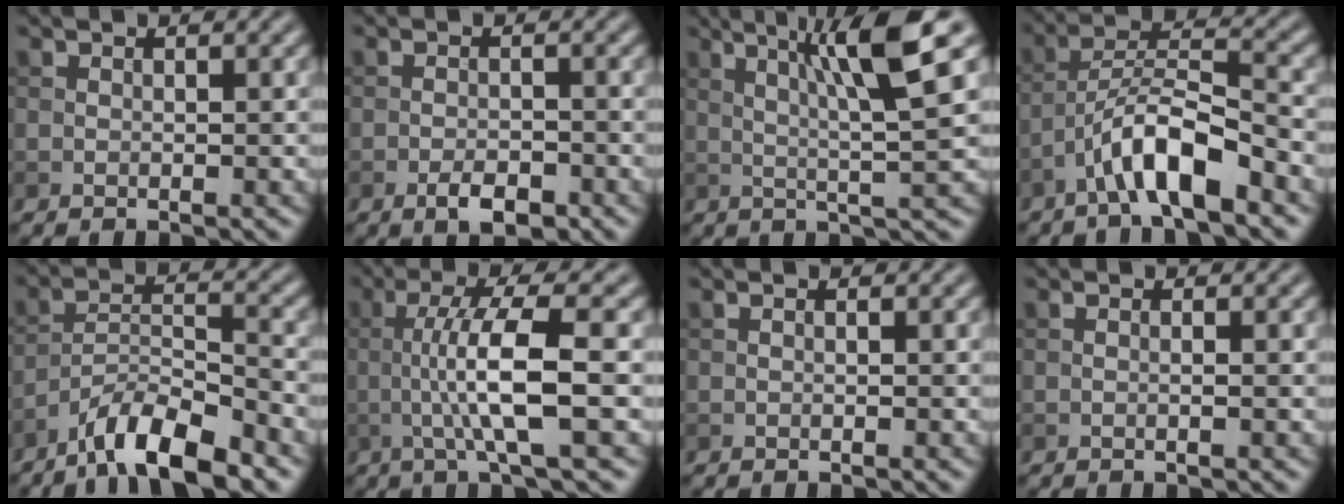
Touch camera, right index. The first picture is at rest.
{"total": 2.7, "force": [-1.6, 1.1, 1.9], "torque": [-0.033, -0.001, -0.028]}
{"total": 8.0, "force": [2.6, 0.8, 7.6], "torque": [-0.121, 0.010, 0.046]}
{"total": 6.3, "force": [-3.8, 1.4, 4.8], "torque": [-0.086, 0.016, -0.069]}
{"total": 7.6, "force": [-5.7, 1.7, 4.7], "torque": [-0.078, 0.002, -0.105]}
{"total": 6.8, "force": [-0.7, 1.1, 6.7], "torque": [-0.119, 0.010, -0.015]}
{"total": 0.0}
{"total": 0.7, "force": [-0.1, 0.1, 0.7], "torque": [-0.010, -0.001, -0.003]}